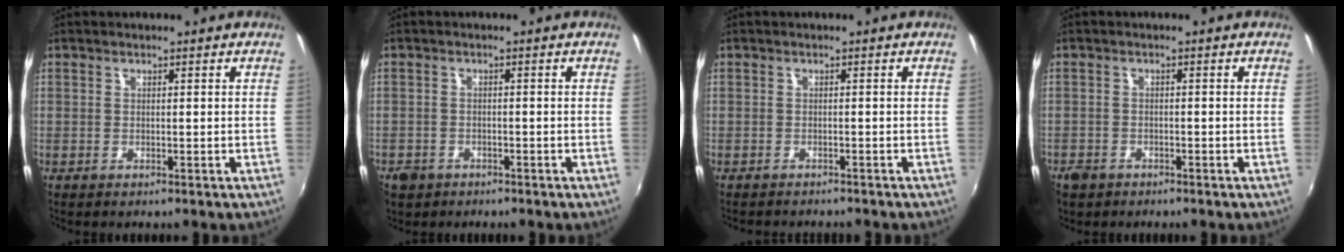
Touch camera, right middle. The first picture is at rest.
{"total": 3.9, "force": [-2.4, 2.9, 1.2], "torque": [-0.039, -0.004, -0.039]}
{"total": 2.6, "force": [-2.4, 0.7, 0.6], "torque": [-0.019, -0.008, -0.038]}
{"total": 3.2, "force": [-2.2, 2.1, 1.0], "torque": [-0.030, -0.004, -0.039]}